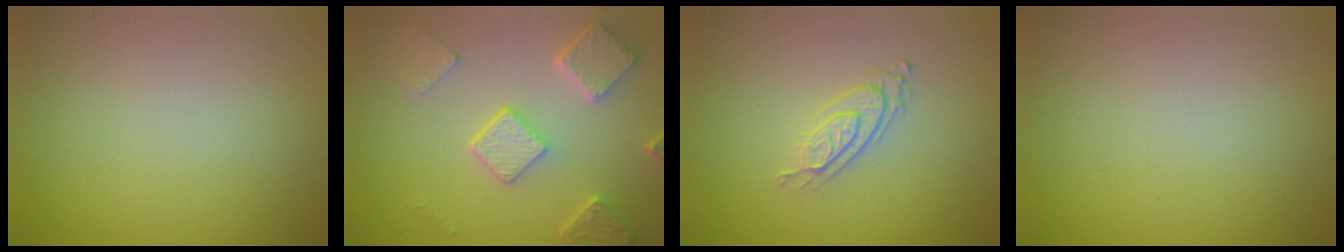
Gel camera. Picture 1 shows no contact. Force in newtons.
{"total": 4.9, "press": 3.9, "slide": 3.0}
{"total": 2.9, "press": 2.0, "slide": 2.0}
{"total": 0.0}